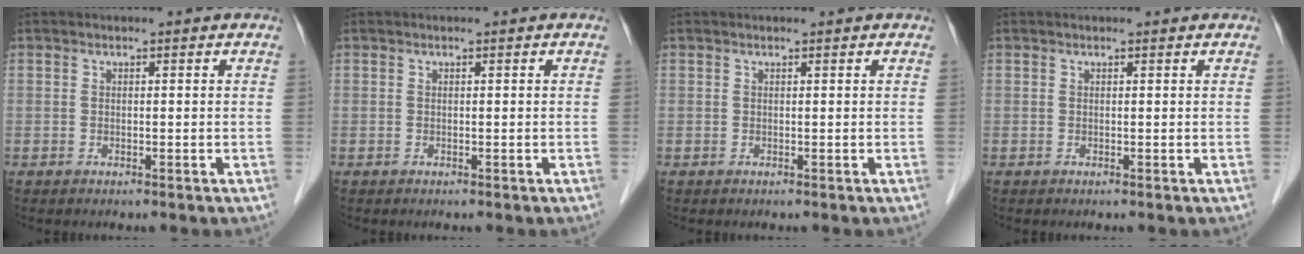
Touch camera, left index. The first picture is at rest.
{"total": 0.0}
{"total": 0.6, "force": [0.6, 0.1, 0.1], "torque": [-0.004, 0.007, 0.008]}
{"total": 0.5, "force": [0.5, 0.1, 0.0], "torque": [-0.007, 0.003, 0.004]}